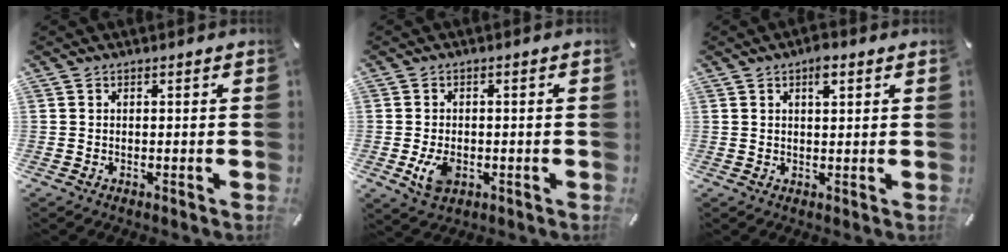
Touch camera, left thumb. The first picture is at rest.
{"total": 5.4, "force": [-1.5, 3.5, 3.8], "torque": [-0.090, 0.000, -0.029]}
{"total": 2.3, "force": [1.2, 0.8, 1.8], "torque": [-0.024, -0.004, 0.016]}